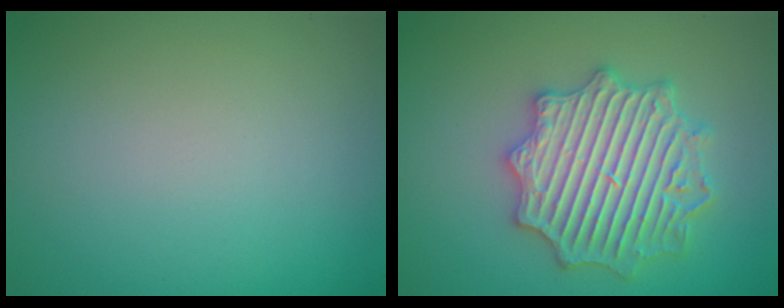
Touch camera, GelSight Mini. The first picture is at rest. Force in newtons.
{"total": 6.7, "press": 6.6, "slide": 1.0}